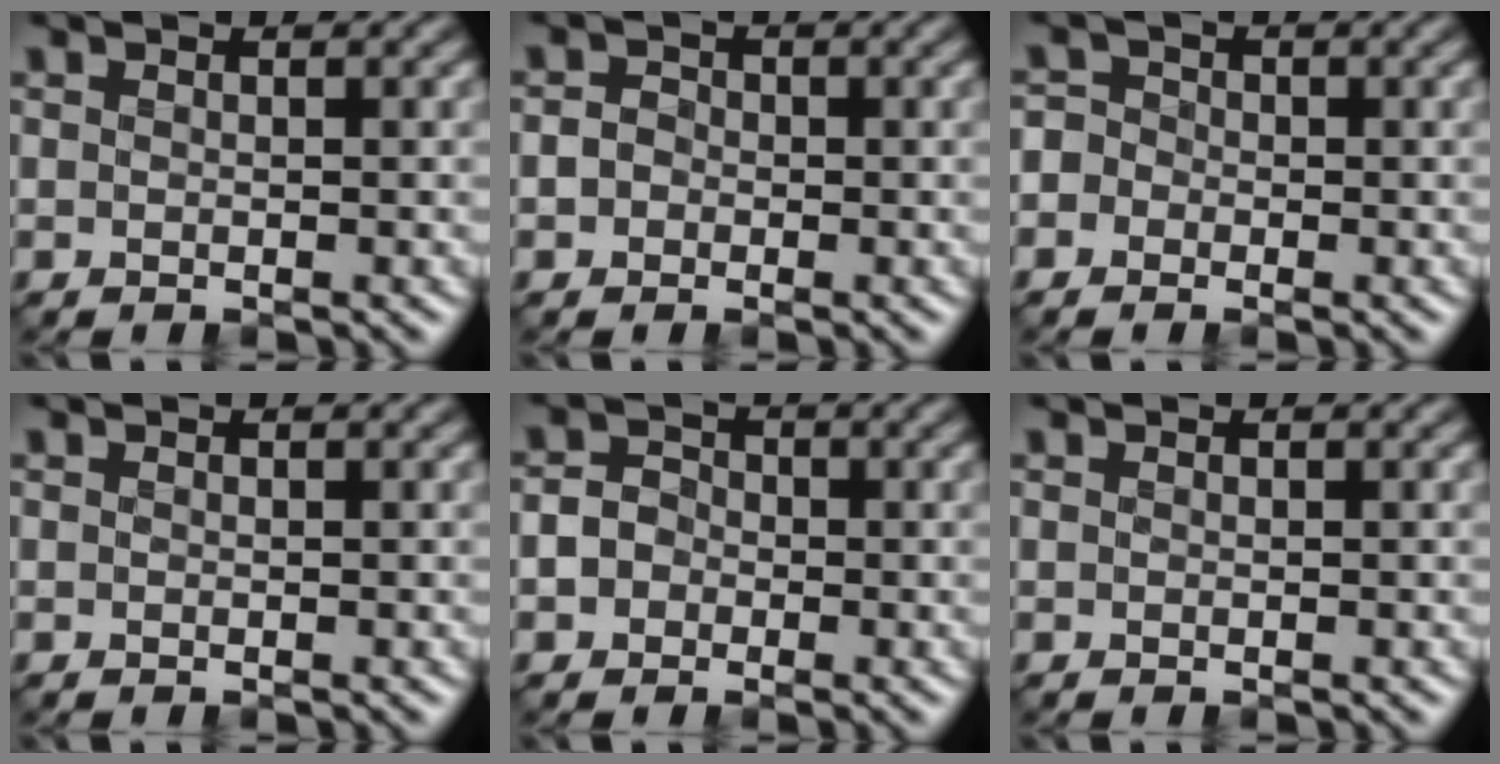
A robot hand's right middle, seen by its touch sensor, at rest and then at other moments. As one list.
[{"total": 1.4, "force": [-0.3, 1.2, 0.5], "torque": [0.000, 0.000, -0.014]}, {"total": 2.1, "force": [-0.6, 1.9, 0.6], "torque": [0.003, 0.012, -0.031]}, {"total": 0.0}, {"total": 2.4, "force": [-0.6, 2.1, 1.0], "torque": [-0.002, 0.002, -0.018]}, {"total": 0.0}]